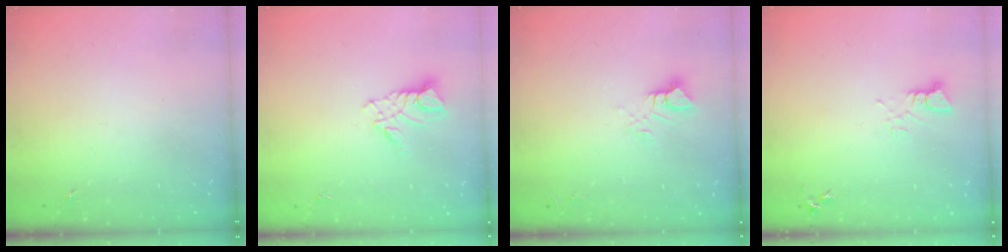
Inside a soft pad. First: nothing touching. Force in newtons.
{"total": 8.9, "press": 8.9, "slide": 0.8}
{"total": 6.3, "press": 6.3, "slide": 0.5}
{"total": 3.2, "press": 3.2, "slide": 0.2}